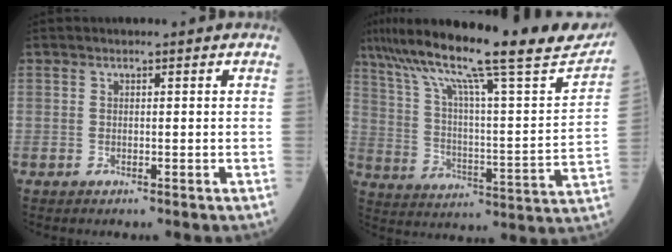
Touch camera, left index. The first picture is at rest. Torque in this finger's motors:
{"motor_torque": [1.02, -1.12, 0.54, 0.21]}